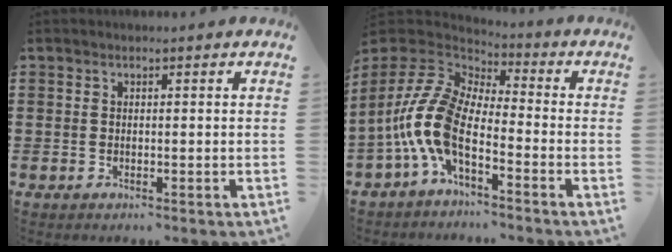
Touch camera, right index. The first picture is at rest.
{"total": 11.0, "force": [-3.8, 5.4, 8.8], "torque": [-0.228, -0.013, -0.086]}